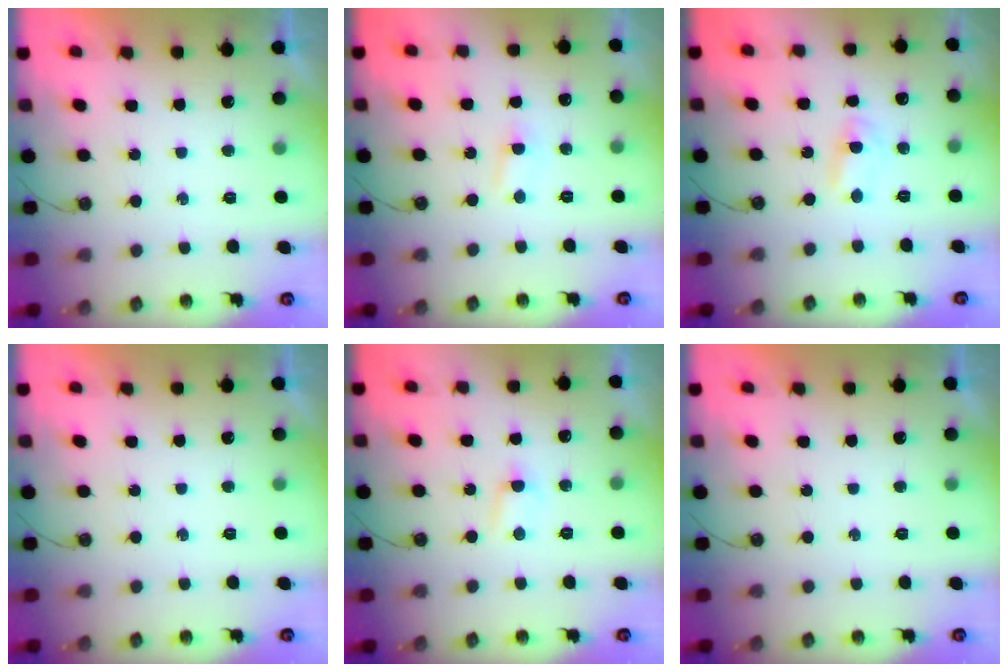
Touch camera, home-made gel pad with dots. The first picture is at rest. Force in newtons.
{"total": 2.8, "press": 2.7, "slide": 0.6}
{"total": 2.3, "press": 2.3, "slide": 0.3}
{"total": 0.0}
{"total": 2.8, "press": 2.8, "slide": 0.4}
{"total": 0.0}